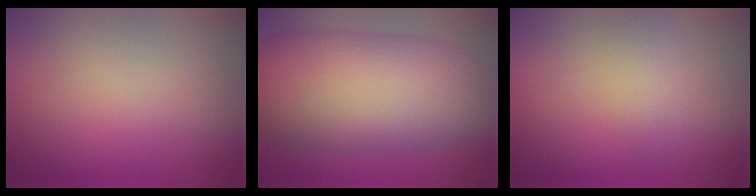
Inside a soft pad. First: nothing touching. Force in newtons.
{"total": 12.3, "press": 12.3, "slide": 0.1}
{"total": 2.4, "press": 2.4, "slide": 0.1}